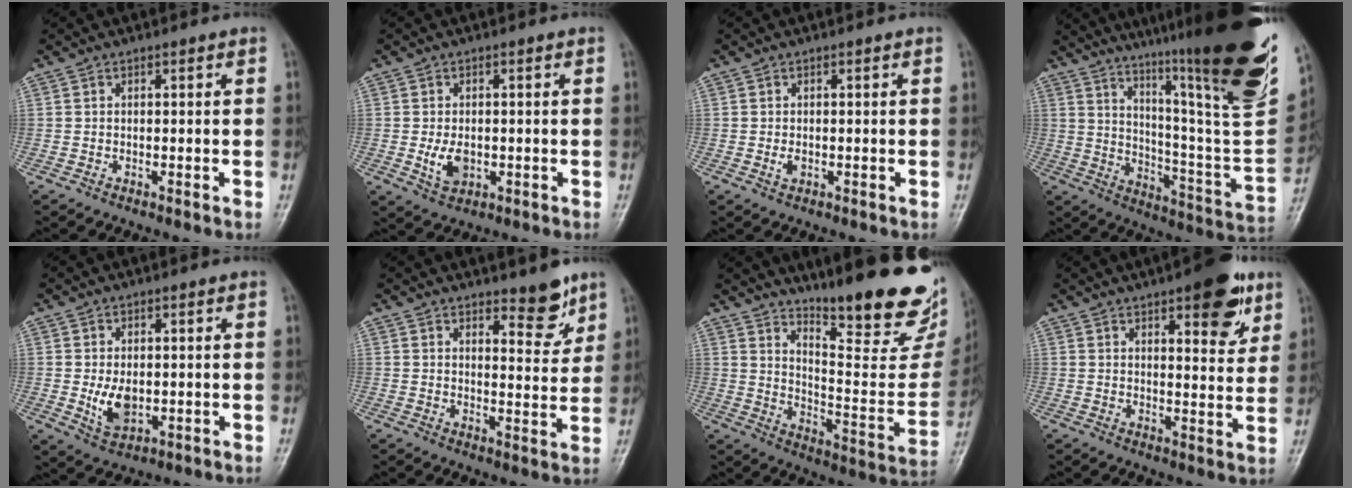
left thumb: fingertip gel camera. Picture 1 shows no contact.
{"total": 4.5, "force": [-0.5, 2.9, 3.3], "torque": [-0.055, -0.006, -0.002]}
{"total": 1.4, "force": [-0.1, 0.9, 1.1], "torque": [-0.017, -0.002, 0.001]}
{"total": 34.0, "force": [21.3, 4.3, 26.1], "torque": [-0.316, -0.100, 0.312]}
{"total": 5.5, "force": [-0.1, 3.5, 4.2], "torque": [-0.067, -0.012, 0.008]}
{"total": 6.2, "force": [4.6, 2.1, 3.6], "torque": [-0.028, -0.039, 0.064]}
{"total": 26.6, "force": [19.7, 6.0, 16.8], "torque": [-0.205, -0.132, 0.274]}
{"total": 11.7, "force": [6.5, 4.1, 8.8], "torque": [-0.087, -0.029, 0.083]}